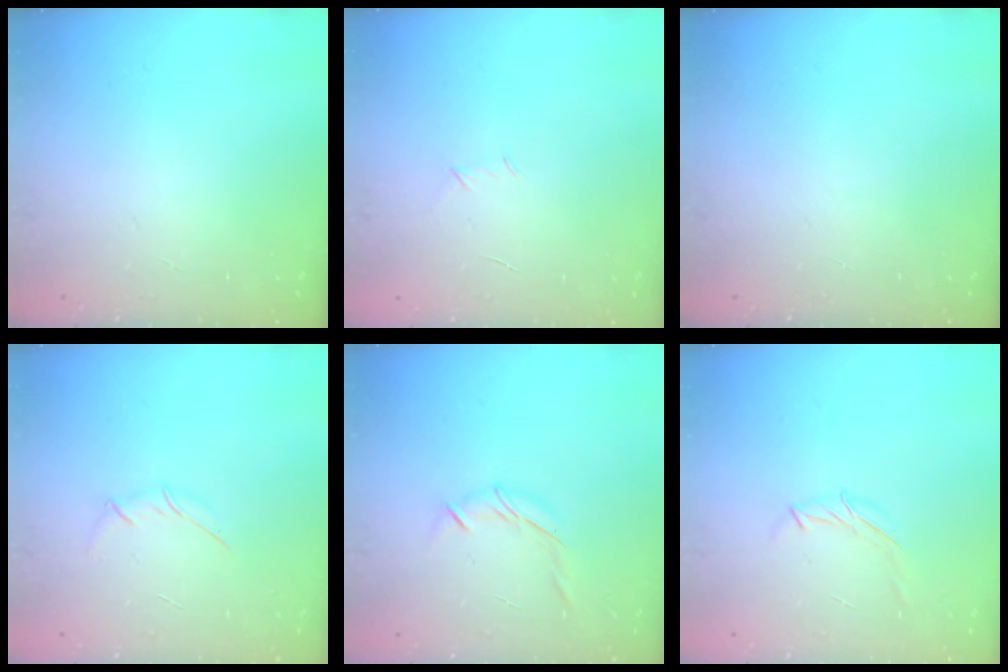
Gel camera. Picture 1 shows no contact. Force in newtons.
{"total": 3.0, "press": 2.9, "slide": 0.8}
{"total": 0.0}
{"total": 3.1, "press": 3.0, "slide": 0.8}
{"total": 6.4, "press": 6.3, "slide": 0.9}
{"total": 6.0, "press": 5.9, "slide": 1.1}